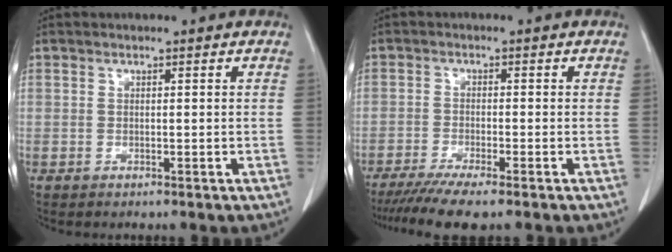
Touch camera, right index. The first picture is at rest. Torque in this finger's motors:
{"motor_torque": [0.04, -0.13, 0.29, 0.08]}